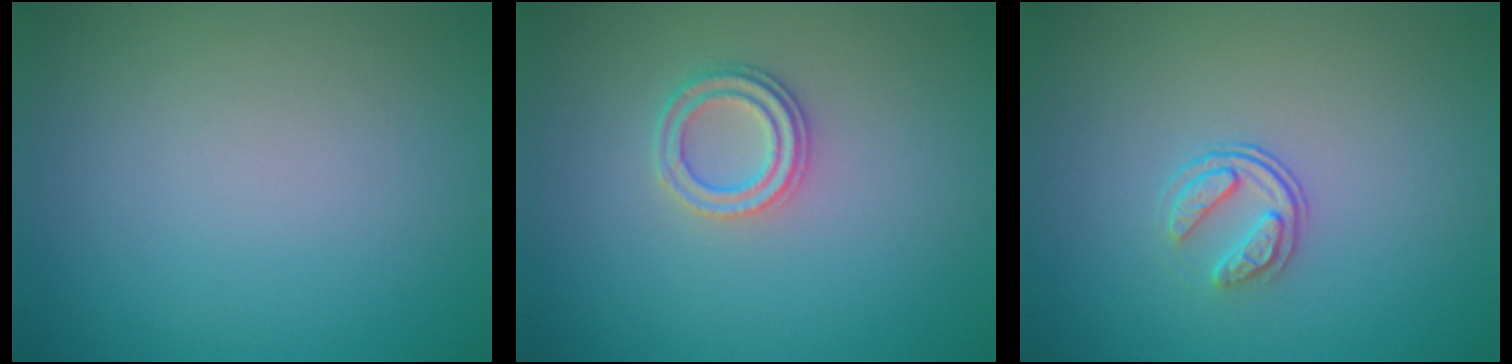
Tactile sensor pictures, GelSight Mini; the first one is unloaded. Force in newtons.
{"total": 2.3, "press": 2.2, "slide": 0.8}
{"total": 1.9, "press": 1.3, "slide": 1.4}